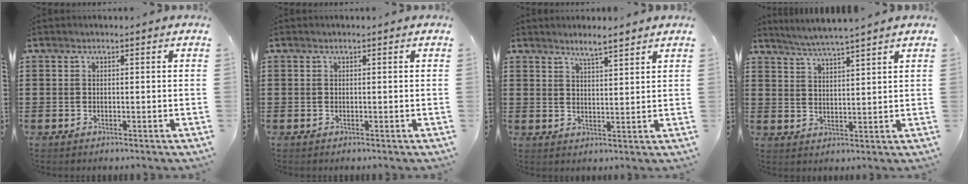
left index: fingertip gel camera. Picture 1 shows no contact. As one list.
[{"total": 0.0}, {"total": 3.3, "force": [3.1, -0.1, 1.2], "torque": [-0.030, -0.005, 0.057]}, {"total": 4.0, "force": [3.8, -0.8, 1.1], "torque": [-0.034, -0.018, 0.066]}]